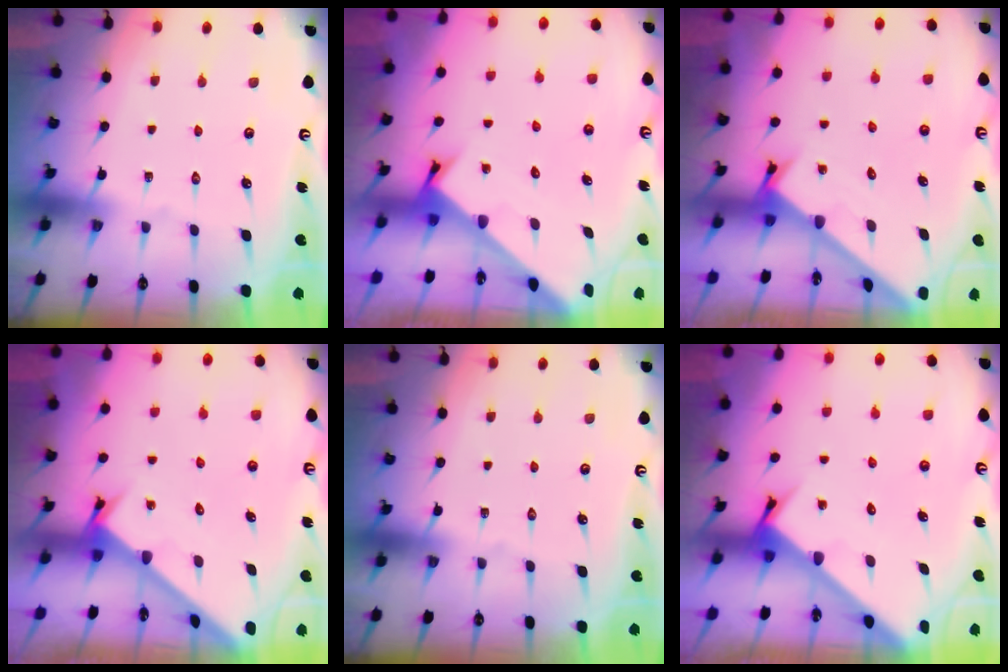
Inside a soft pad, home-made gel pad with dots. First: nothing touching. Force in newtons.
{"total": 2.6, "press": 2.6, "slide": 0.2}
{"total": 1.8, "press": 1.8, "slide": 0.1}
{"total": 2.6, "press": 2.6, "slide": 0.3}
{"total": 0.0}
{"total": 3.4, "press": 3.4, "slide": 0.2}